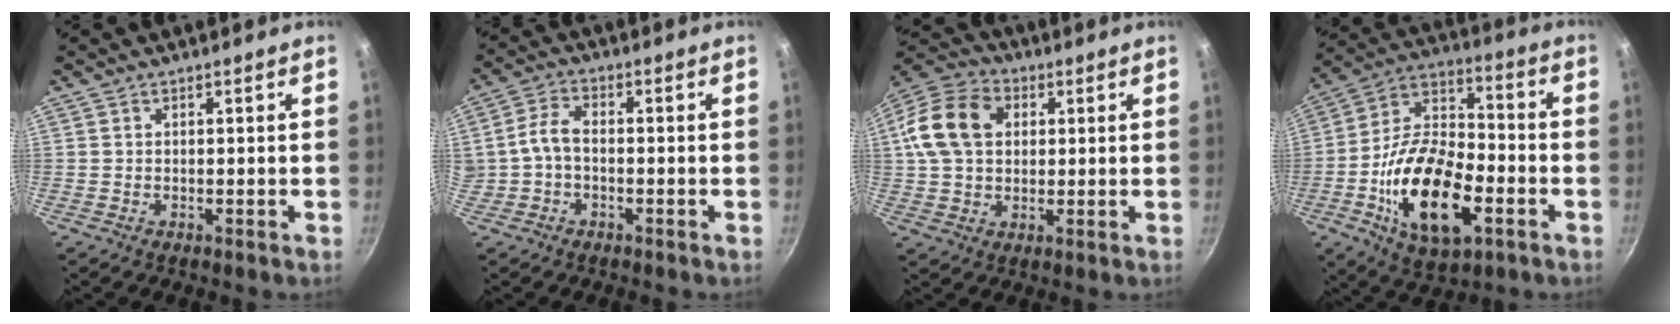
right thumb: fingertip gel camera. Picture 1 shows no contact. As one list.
[{"total": 4.7, "force": [-0.9, 3.2, 3.3], "torque": [-0.060, 0.027, -0.021]}, {"total": 14.8, "force": [3.1, 10.9, 9.5], "torque": [-0.164, 0.021, 0.041]}, {"total": 21.8, "force": [-6.9, 11.1, 17.5], "torque": [-0.305, 0.029, -0.126]}]